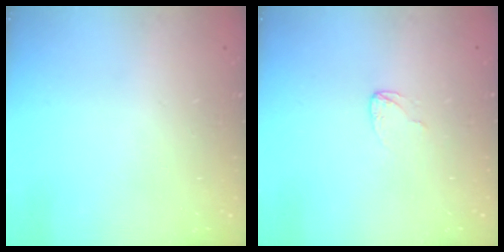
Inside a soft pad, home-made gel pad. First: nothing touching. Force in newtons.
{"total": 2.6, "press": 2.6, "slide": 0.0}